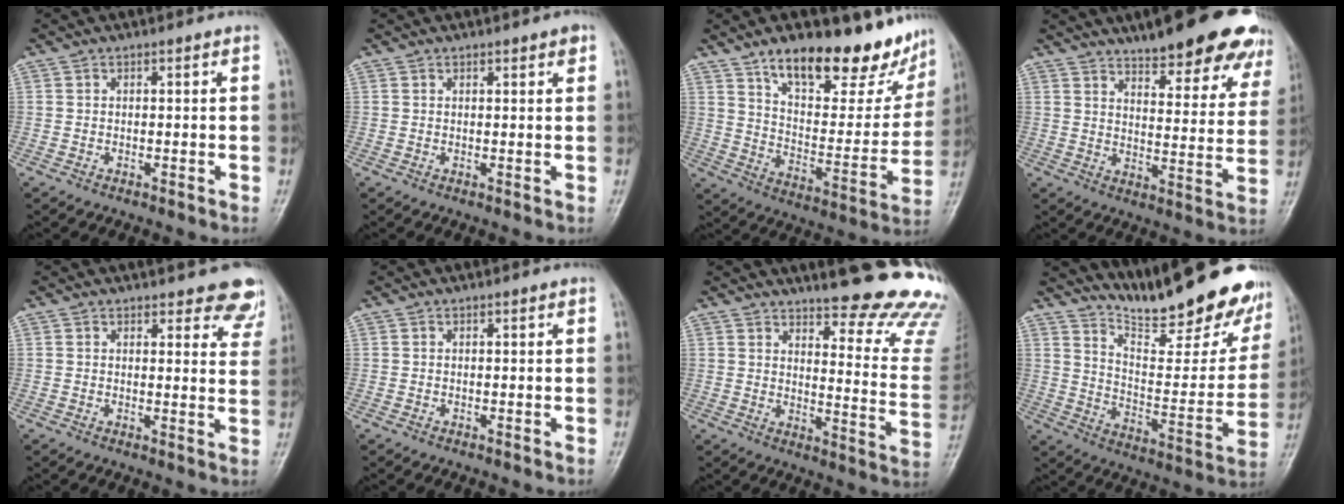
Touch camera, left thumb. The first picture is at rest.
{"total": 1.6, "force": [1.0, 0.5, 1.1], "torque": [-0.011, -0.004, 0.011]}
{"total": 22.7, "force": [16.3, 8.7, 13.2], "torque": [-0.132, -0.082, 0.251]}
{"total": 22.8, "force": [17.4, 6.2, 13.3], "torque": [-0.137, -0.069, 0.216]}
{"total": 7.6, "force": [6.5, 2.8, 2.7], "torque": [0.014, -0.034, 0.056]}
{"total": 0.0}
{"total": 21.6, "force": [19.2, 3.7, 9.2], "torque": [-0.078, -0.179, 0.222]}
{"total": 23.6, "force": [19.8, 4.9, 11.9], "torque": [-0.137, -0.131, 0.286]}